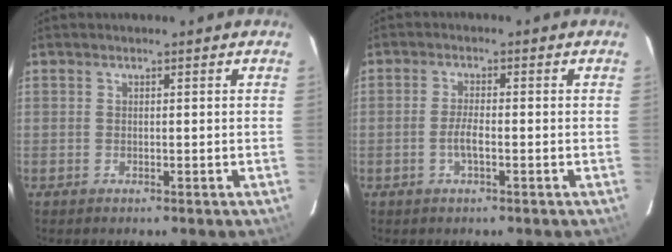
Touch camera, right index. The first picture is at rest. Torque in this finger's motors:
{"motor_torque": [0.47, -0.27, 0.35, 0.07]}